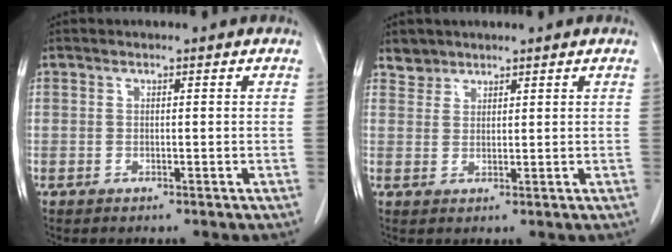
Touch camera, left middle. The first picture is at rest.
{"total": 2.1, "force": [1.7, 1.1, -0.3], "torque": [0.011, 0.005, 0.028]}